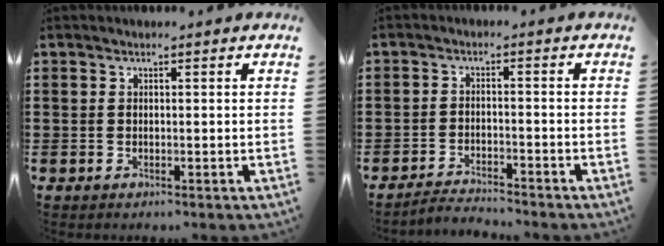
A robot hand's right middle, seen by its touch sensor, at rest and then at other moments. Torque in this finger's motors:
{"motor_torque": [-1.11, -0.48, -0.70, -0.12]}